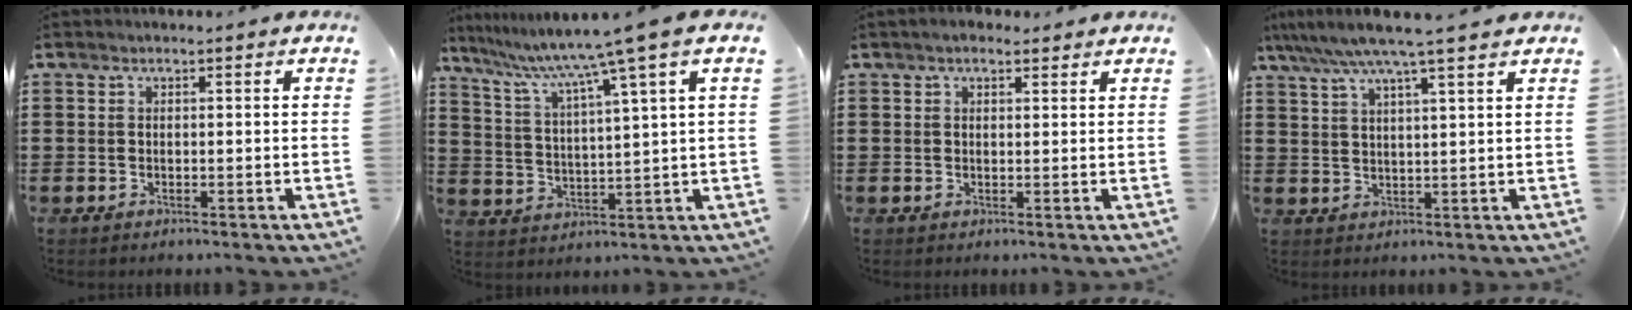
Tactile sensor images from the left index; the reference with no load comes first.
{"total": 9.0, "force": [6.6, -1.7, 5.8], "torque": [-0.137, -0.041, 0.102]}
{"total": 2.1, "force": [1.7, 0.9, 0.9], "torque": [-0.021, 0.009, 0.032]}
{"total": 5.7, "force": [4.5, 0.1, 3.5], "torque": [-0.080, -0.013, 0.077]}